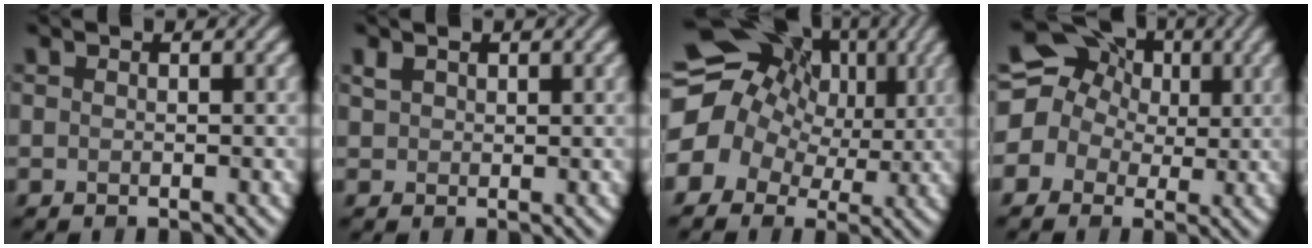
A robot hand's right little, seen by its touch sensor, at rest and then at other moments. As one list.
[{"total": 1.2, "force": [0.7, 0.9, 0.4], "torque": [-0.011, 0.003, 0.015]}, {"total": 16.2, "force": [3.8, 13.3, 8.4], "torque": [-0.163, 0.031, 0.032]}, {"total": 14.2, "force": [3.3, 12.8, 5.2], "torque": [-0.118, 0.050, 0.021]}]